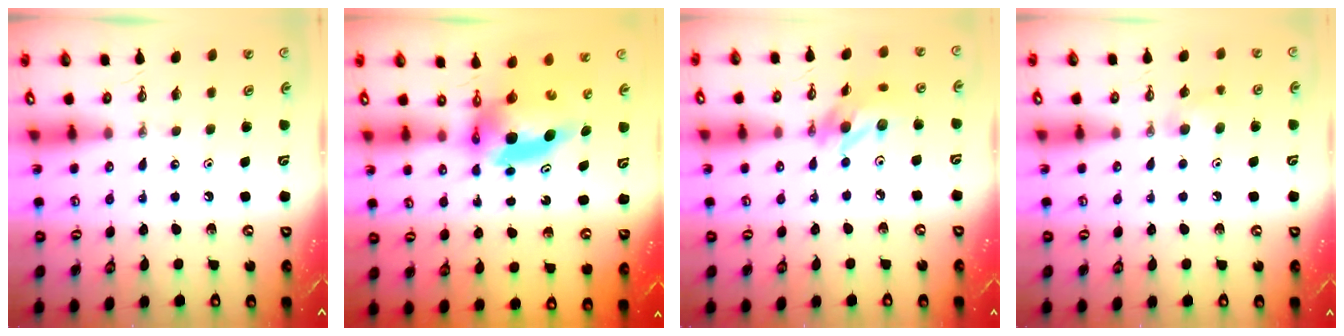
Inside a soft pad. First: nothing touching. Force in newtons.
{"total": 6.5, "press": 6.5, "slide": 0.9}
{"total": 13.3, "press": 12.2, "slide": 5.5}
{"total": 7.3, "press": 6.4, "slide": 3.7}